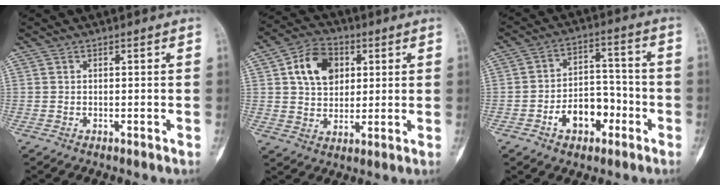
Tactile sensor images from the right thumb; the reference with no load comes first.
{"total": 10.8, "force": [3.2, 7.9, 6.6], "torque": [-0.086, -0.002, 0.052]}
{"total": 10.4, "force": [-4.3, 6.8, 6.6], "torque": [-0.070, 0.049, -0.070]}